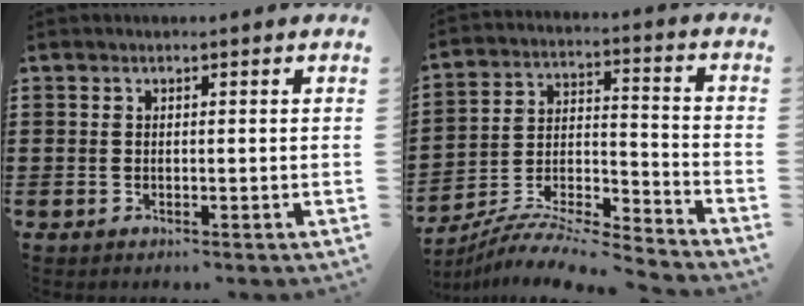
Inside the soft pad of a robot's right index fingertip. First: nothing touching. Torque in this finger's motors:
{"motor_torque": [0.38, 1.08, -0.05, -0.05]}